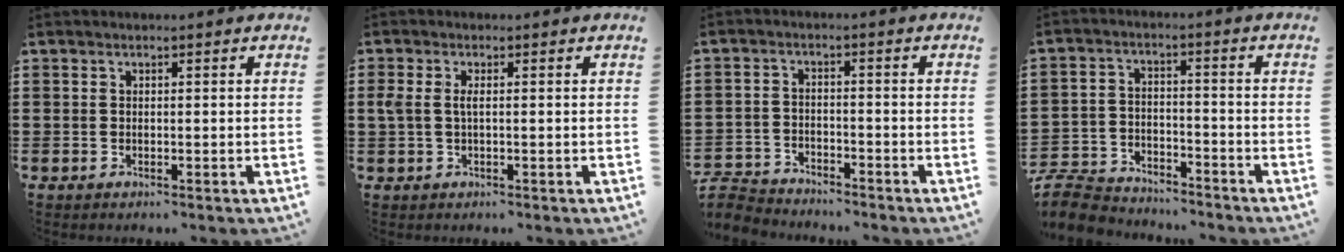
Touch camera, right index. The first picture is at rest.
{"total": 2.2, "force": [0.1, 0.8, 2.0], "torque": [-0.055, -0.004, -0.004]}
{"total": 4.2, "force": [-4.2, 0.6, 0.1], "torque": [-0.020, 0.000, -0.092]}
{"total": 7.2, "force": [-7.0, 1.5, 0.8], "torque": [-0.032, 0.012, -0.143]}